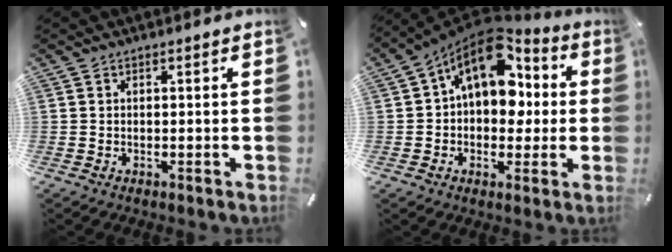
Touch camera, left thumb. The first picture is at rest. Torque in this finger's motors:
{"motor_torque": [1.88, 3.13, 2.22, -0.30, 0.26]}